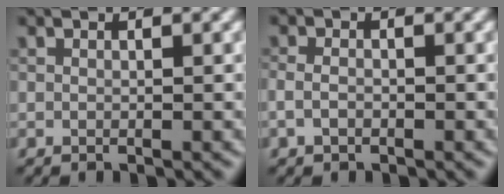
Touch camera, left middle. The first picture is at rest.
{"total": 1.2, "force": [-0.4, 0.8, 0.8], "torque": [-0.019, 0.001, -0.012]}